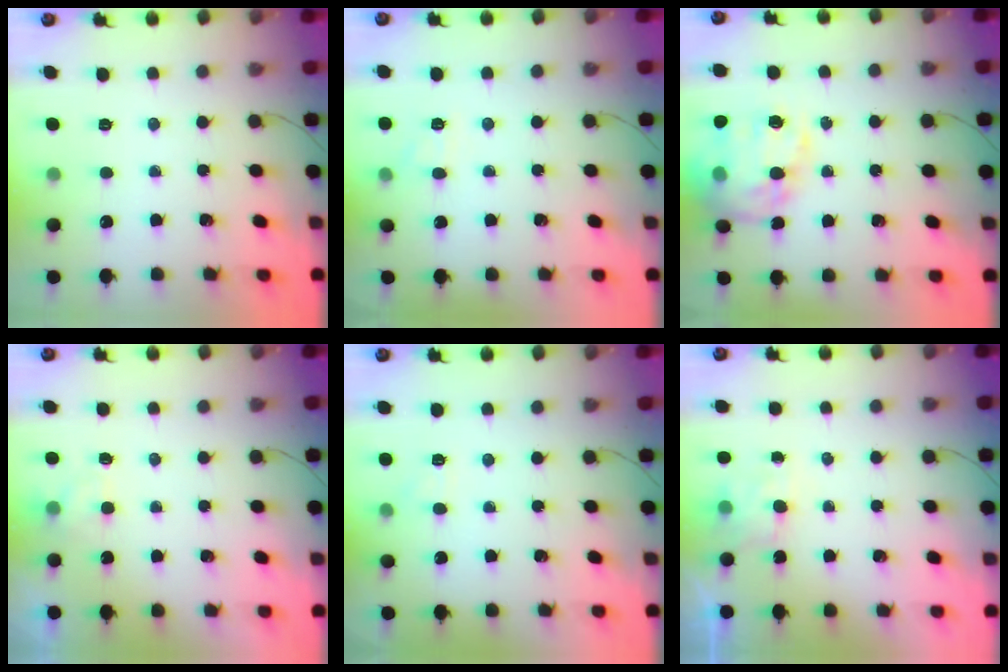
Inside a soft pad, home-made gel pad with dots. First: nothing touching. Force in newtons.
{"total": 6.3, "press": 6.1, "slide": 1.5}
{"total": 22.5, "press": 22.1, "slide": 4.0}
{"total": 2.0, "press": 1.5, "slide": 1.3}
{"total": 4.5, "press": 4.3, "slide": 1.3}
{"total": 5.5, "press": 5.4, "slide": 1.2}